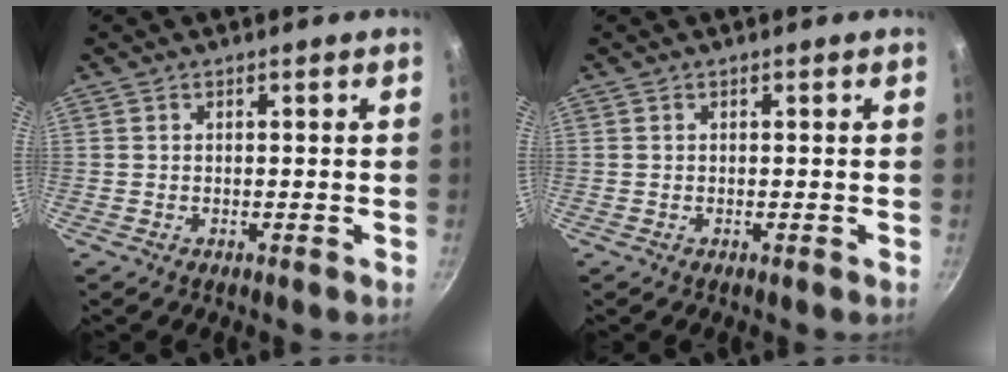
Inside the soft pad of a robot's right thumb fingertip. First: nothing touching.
{"total": 0.0}